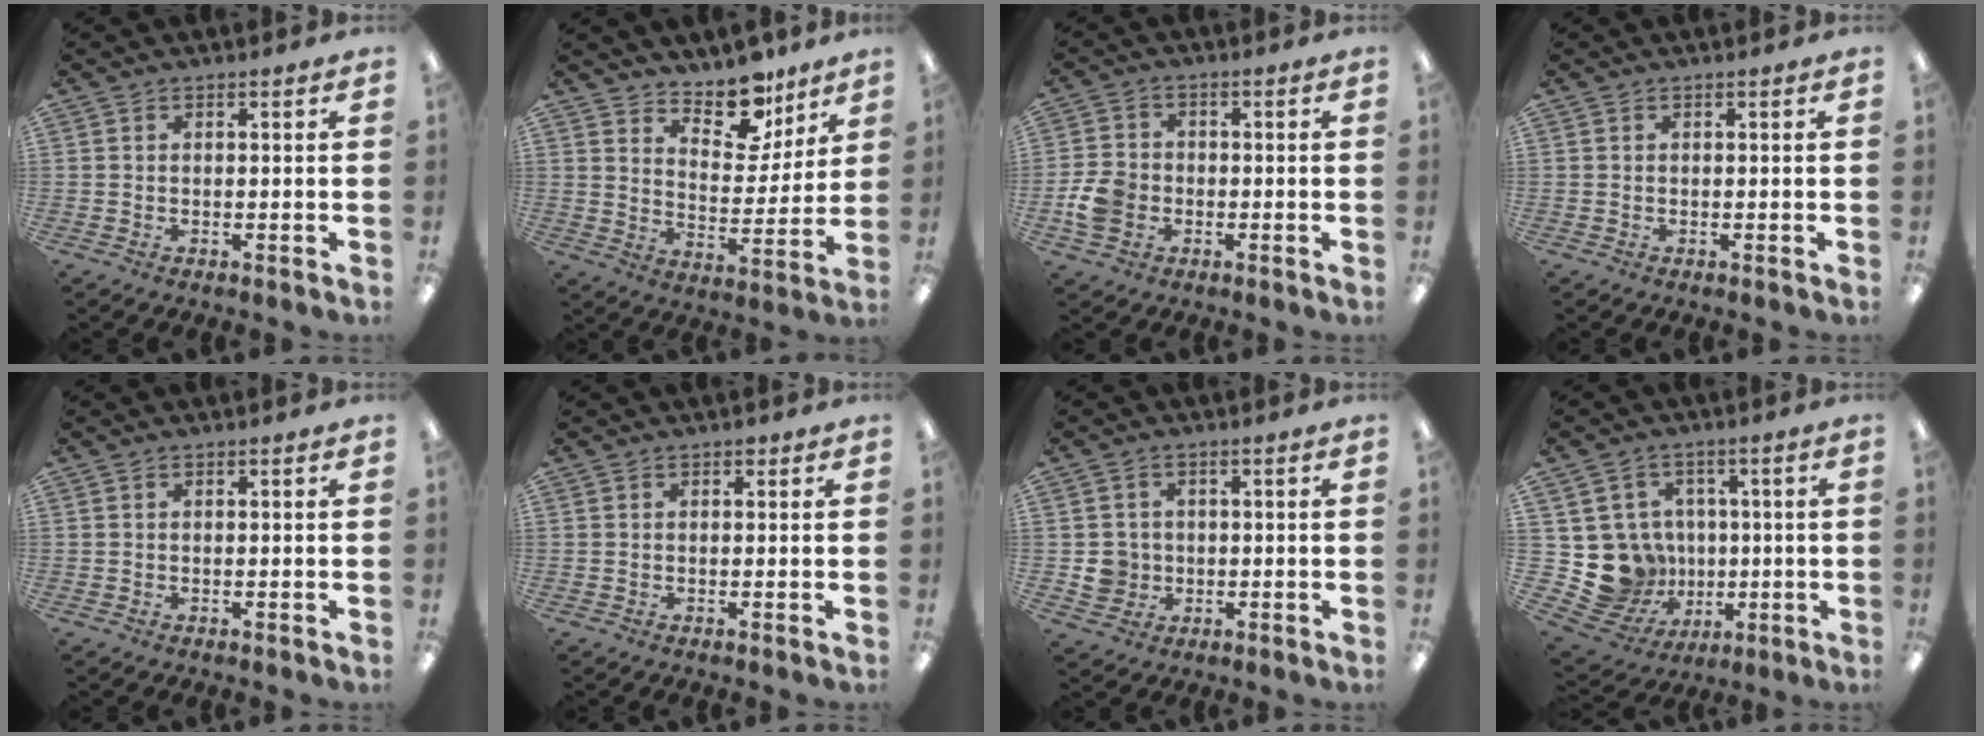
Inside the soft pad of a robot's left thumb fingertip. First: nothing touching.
{"total": 12.6, "force": [10.1, 5.8, 4.7], "torque": [-0.057, -0.074, 0.181]}
{"total": 6.9, "force": [-1.9, 5.5, 3.7], "torque": [-0.072, 0.010, -0.035]}
{"total": 0.0}
{"total": 0.0}
{"total": 0.7, "force": [0.4, 0.4, 0.3], "torque": [-0.005, 0.003, 0.007]}
{"total": 4.9, "force": [-0.4, 4.8, 1.1], "torque": [-0.010, 0.007, -0.005]}
{"total": 13.3, "force": [-0.8, 12.7, 3.9], "torque": [-0.116, -0.003, 0.007]}